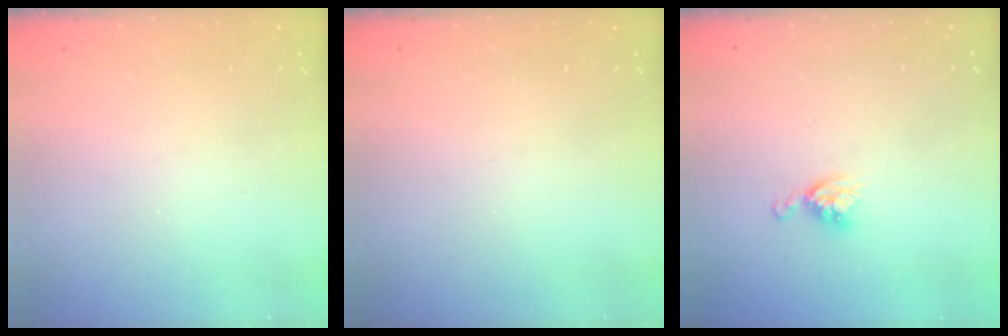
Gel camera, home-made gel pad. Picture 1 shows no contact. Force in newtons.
{"total": 0.0}
{"total": 5.5, "press": 5.5, "slide": 0.1}